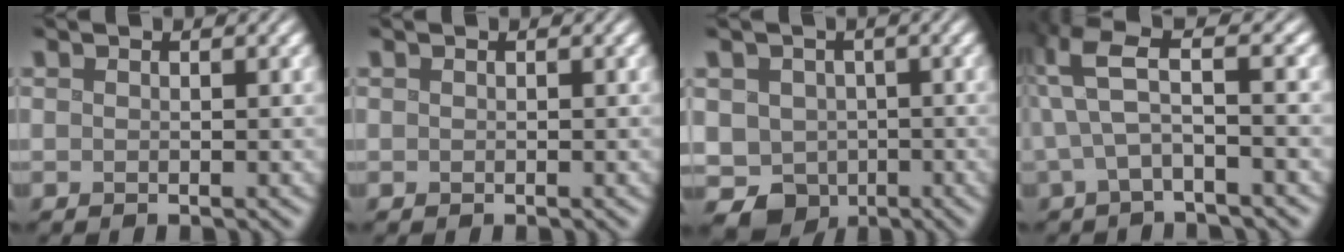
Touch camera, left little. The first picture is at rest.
{"total": 0.0}
{"total": 6.5, "force": [-2.2, 5.7, 2.3], "torque": [-0.016, -0.009, -0.044]}
{"total": 5.3, "force": [1.4, 1.0, 5.0], "torque": [-0.097, 0.014, 0.022]}